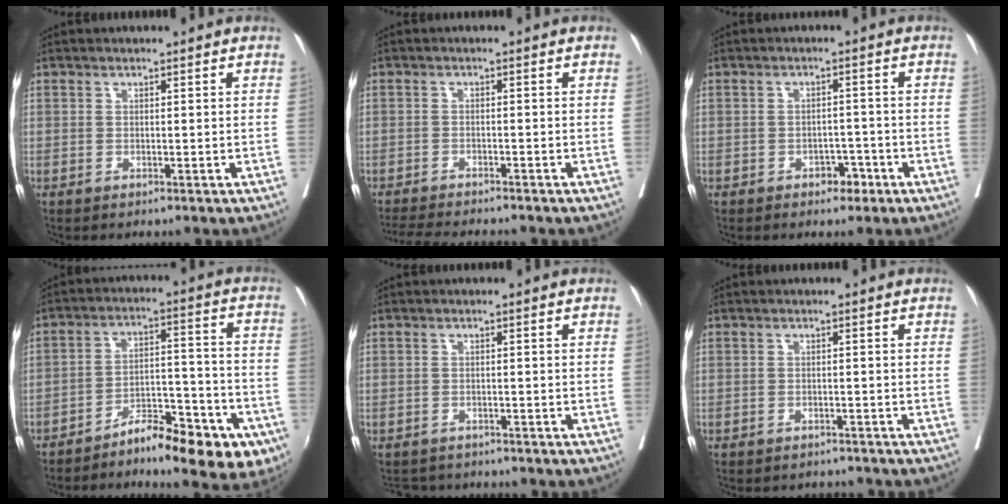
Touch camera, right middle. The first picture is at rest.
{"total": 9.0, "force": [-8.2, 0.9, 3.6], "torque": [-0.049, -0.014, -0.122]}
{"total": 2.8, "force": [-1.7, 1.7, 1.5], "torque": [-0.011, 0.007, -0.021]}
{"total": 14.6, "force": [-9.5, 4.4, 10.1], "torque": [-0.128, 0.041, -0.146]}
{"total": 4.3, "force": [-4.1, 1.4, 0.4], "torque": [-0.001, -0.002, -0.059]}
{"total": 4.7, "force": [-4.4, 1.4, 0.5], "torque": [-0.003, 0.000, -0.056]}